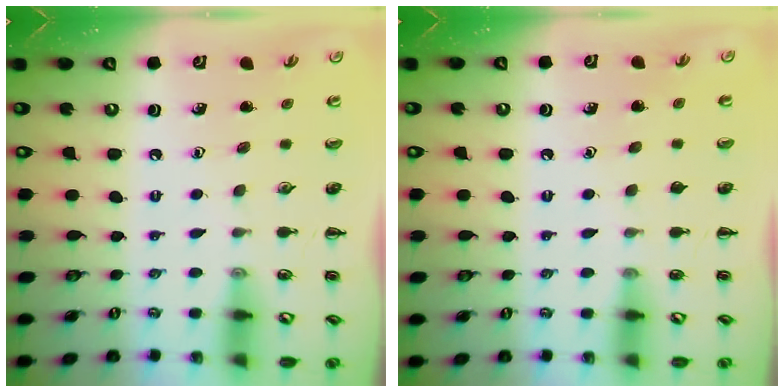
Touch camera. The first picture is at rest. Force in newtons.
{"total": 0.6, "press": 0.6, "slide": 0.0}